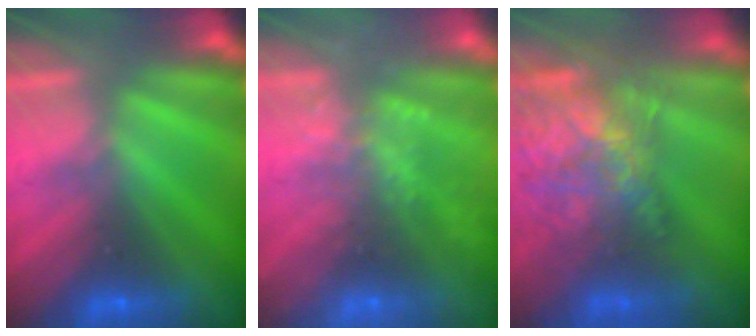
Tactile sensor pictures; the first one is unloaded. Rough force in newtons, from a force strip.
{"total": 9.1}
{"total": 10.5}